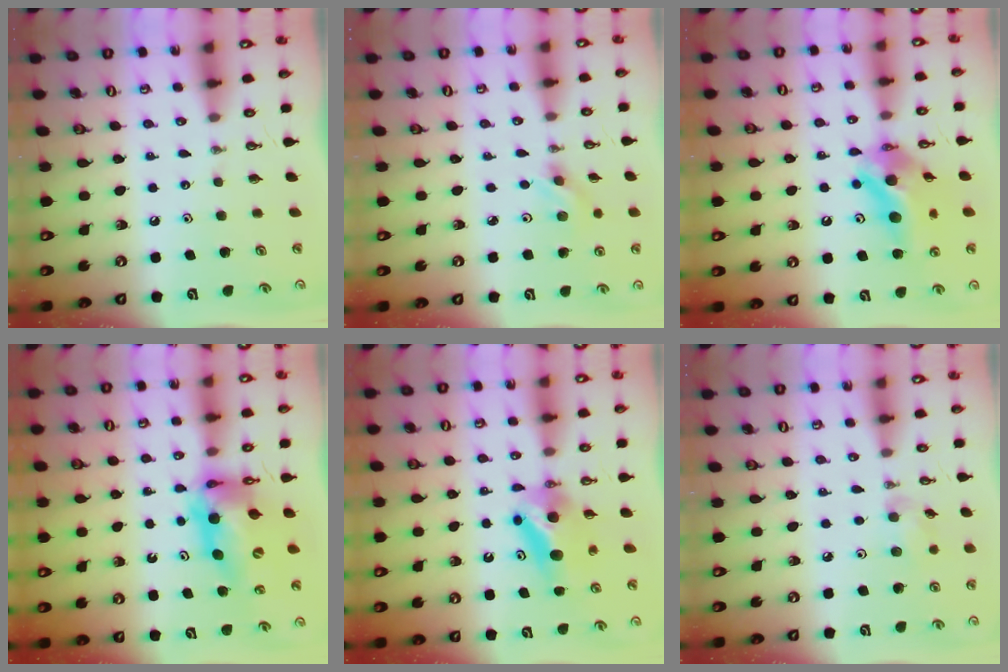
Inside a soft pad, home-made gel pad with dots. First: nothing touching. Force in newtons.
{"total": 2.8, "press": 2.5, "slide": 1.3}
{"total": 12.8, "press": 12.4, "slide": 3.0}
{"total": 12.9, "press": 12.8, "slide": 1.3}
{"total": 9.3, "press": 5.9, "slide": 7.2}
{"total": 7.4, "press": 7.3, "slide": 1.5}